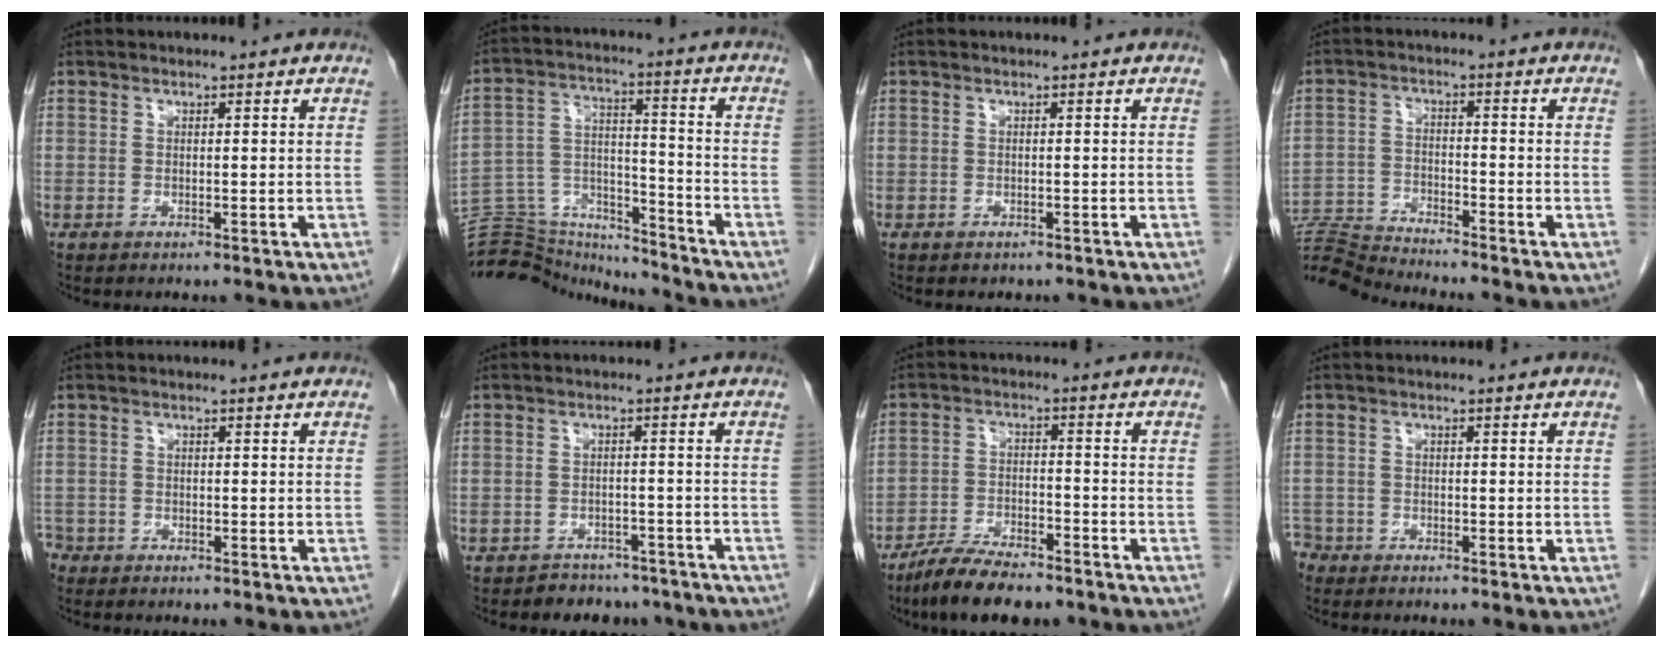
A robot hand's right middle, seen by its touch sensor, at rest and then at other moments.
{"total": 15.9, "force": [-15.5, 2.9, 2.1], "torque": [-0.045, 0.048, -0.249]}
{"total": 0.9, "force": [-0.7, 0.5, 0.1], "torque": [-0.008, 0.001, -0.008]}
{"total": 8.1, "force": [-7.9, -1.7, 0.1], "torque": [-0.004, 0.000, -0.151]}
{"total": 2.3, "force": [-1.9, 1.2, 0.0], "torque": [-0.004, 0.002, -0.037]}
{"total": 6.7, "force": [-5.7, 3.5, 0.5], "torque": [0.004, 0.011, -0.067]}
{"total": 10.0, "force": [-8.1, 2.6, 5.3], "torque": [-0.090, -0.018, -0.141]}
{"total": 2.7, "force": [-2.4, 1.2, -0.3], "torque": [0.001, 0.002, -0.048]}